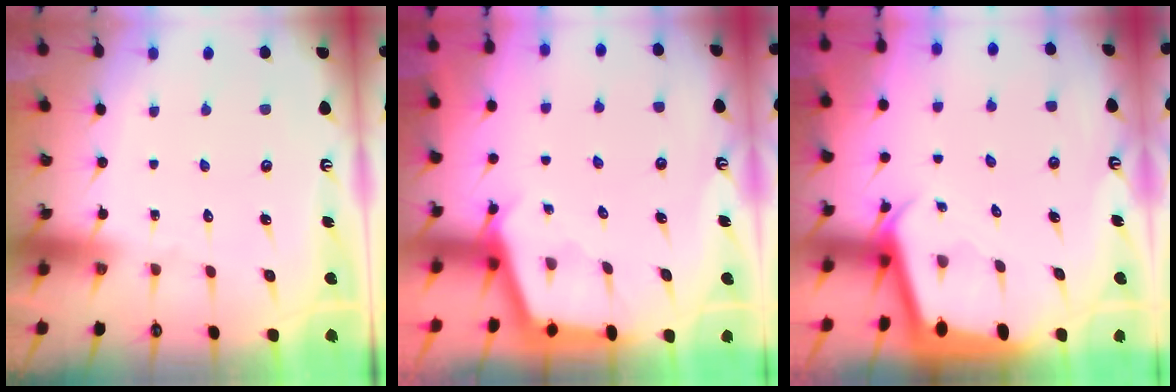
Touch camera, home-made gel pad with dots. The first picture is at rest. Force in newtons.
{"total": 2.9, "press": 2.9, "slide": 0.3}
{"total": 2.1, "press": 2.1, "slide": 0.2}